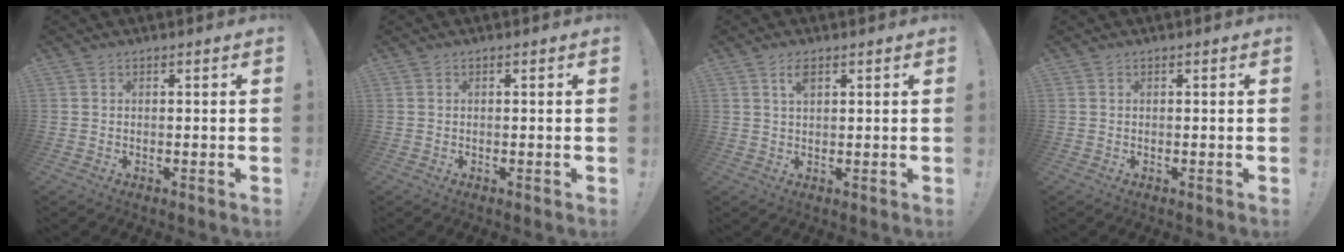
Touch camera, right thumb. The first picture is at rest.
{"total": 0.0}
{"total": 3.0, "force": [1.5, 1.2, 2.3], "torque": [-0.036, -0.003, 0.024]}
{"total": 0.0}